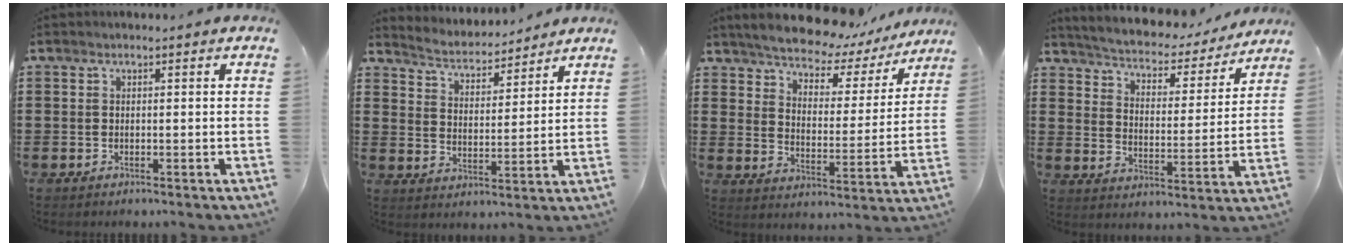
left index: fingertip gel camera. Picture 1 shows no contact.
{"total": 3.8, "force": [3.8, 0.3, 0.1], "torque": [-0.024, -0.029, 0.062]}
{"total": 6.2, "force": [6.0, 0.9, 1.3], "torque": [-0.050, -0.049, 0.098]}
{"total": 3.1, "force": [3.0, 0.5, 0.6], "torque": [-0.033, -0.027, 0.041]}